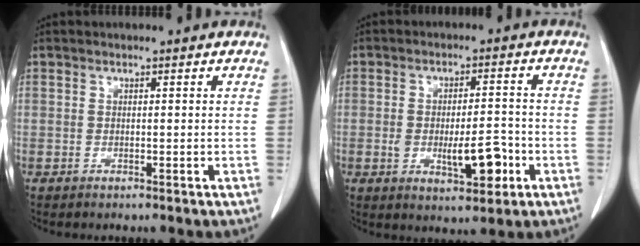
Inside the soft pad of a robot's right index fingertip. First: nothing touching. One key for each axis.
{"total": 7.9, "fx": -2.2, "fy": 2.8, "fz": 7.1, "tx": -0.109, "ty": 0.001, "tz": -0.026}